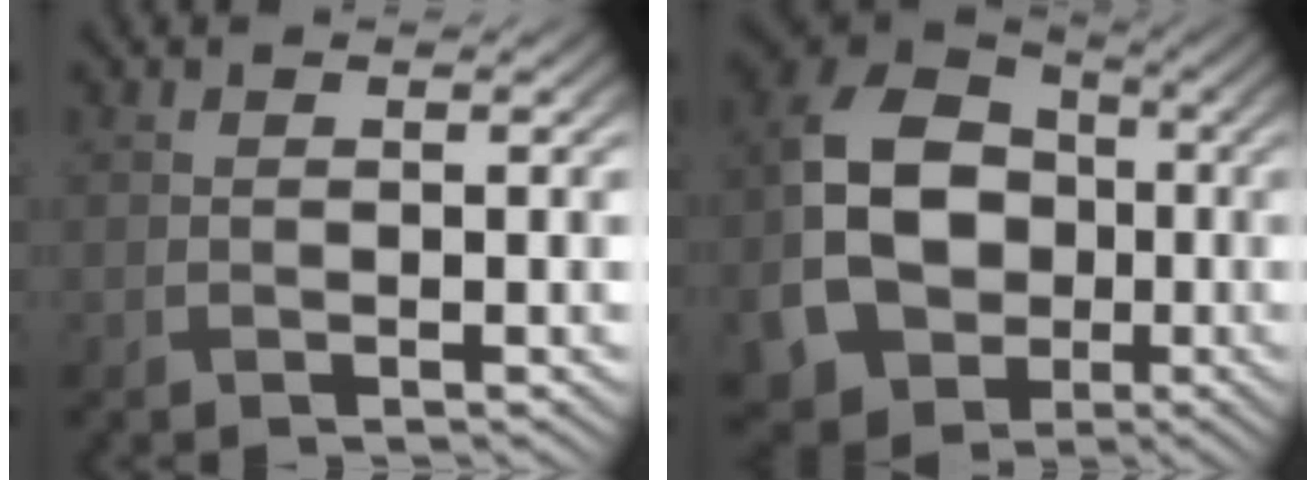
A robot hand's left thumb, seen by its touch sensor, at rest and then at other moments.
{"total": 15.7, "force": [-3.1, 12.6, 8.8], "torque": [-0.225, -0.042, -0.054]}